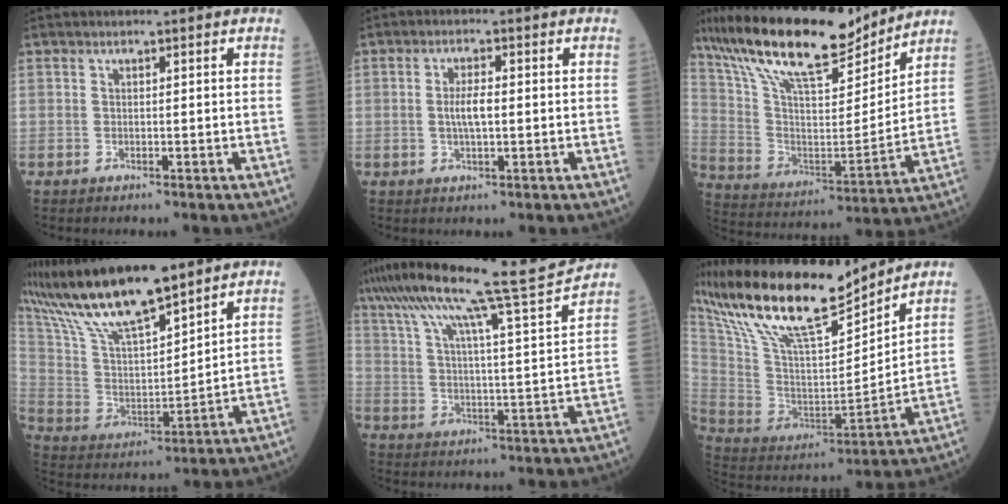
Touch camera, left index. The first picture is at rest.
{"total": 3.5, "force": [-0.1, 0.9, 3.3], "torque": [-0.069, -0.002, -0.004]}
{"total": 21.0, "force": [17.3, 4.5, 11.1], "torque": [-0.211, 0.009, 0.306]}
{"total": 15.6, "force": [13.0, 1.9, 8.3], "torque": [-0.172, 0.007, 0.253]}
{"total": 19.7, "force": [16.8, -1.9, 10.0], "torque": [-0.183, -0.014, 0.254]}
{"total": 22.9, "force": [18.1, 4.2, 13.5], "torque": [-0.264, 0.010, 0.335]}